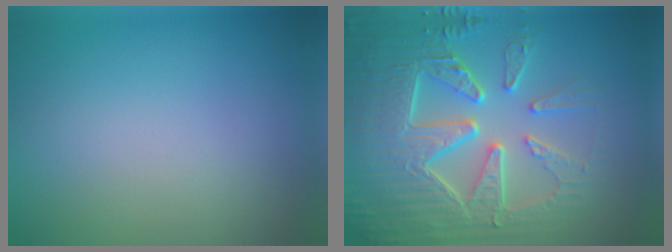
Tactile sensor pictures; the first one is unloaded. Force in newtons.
{"total": 9.0, "press": 6.6, "slide": 6.1}